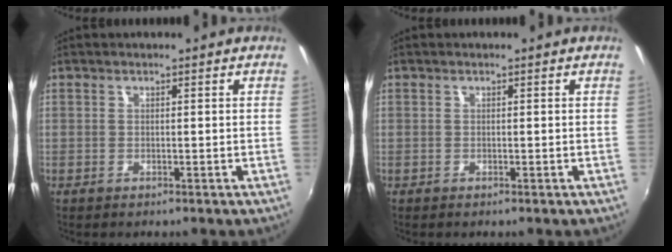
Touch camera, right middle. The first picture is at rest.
{"total": 0.0}